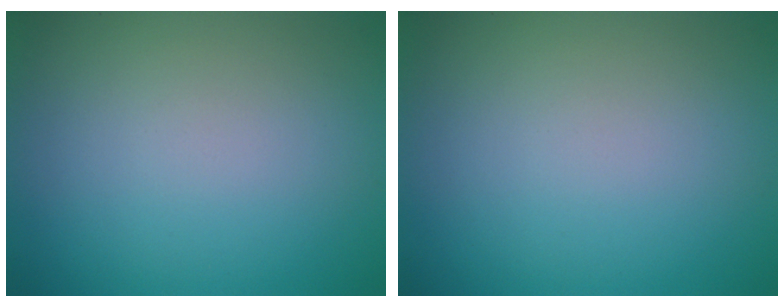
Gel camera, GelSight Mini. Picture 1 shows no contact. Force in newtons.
{"total": 0.0}